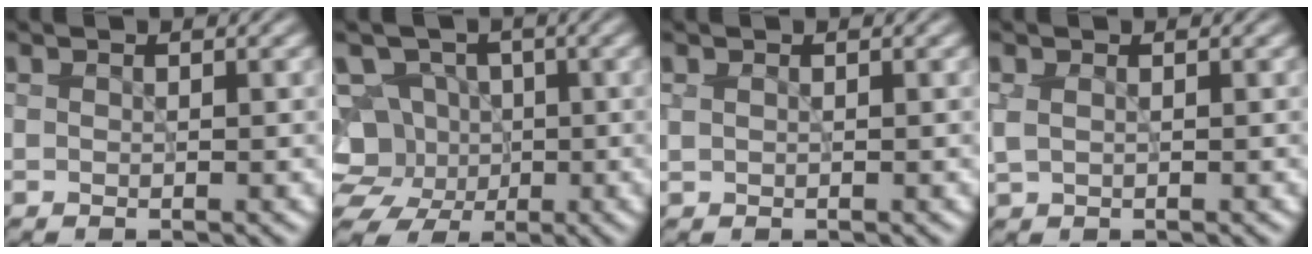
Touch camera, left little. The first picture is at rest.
{"total": 8.4, "force": [-0.8, 7.5, 3.8], "torque": [-0.055, 0.022, -0.050]}
{"total": 0.0}
{"total": 0.9, "force": [0.3, 0.4, 0.7], "torque": [-0.018, -0.001, 0.007]}